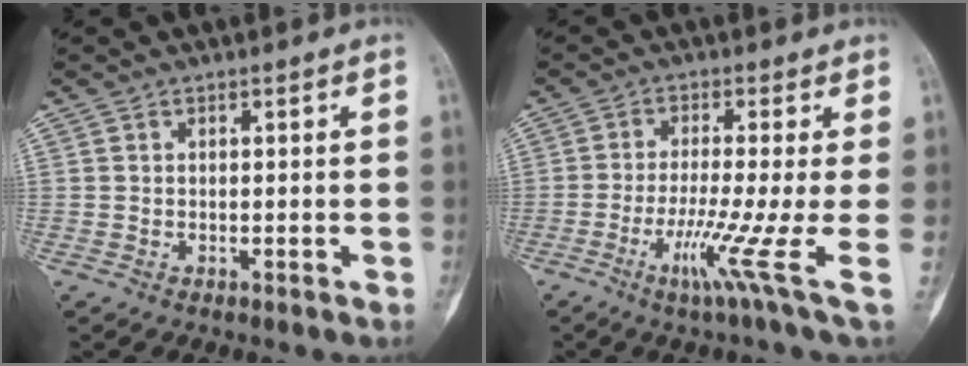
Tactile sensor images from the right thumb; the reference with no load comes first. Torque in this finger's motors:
{"motor_torque": [0.40, 0.01, 0.46, -0.01, 0.22]}